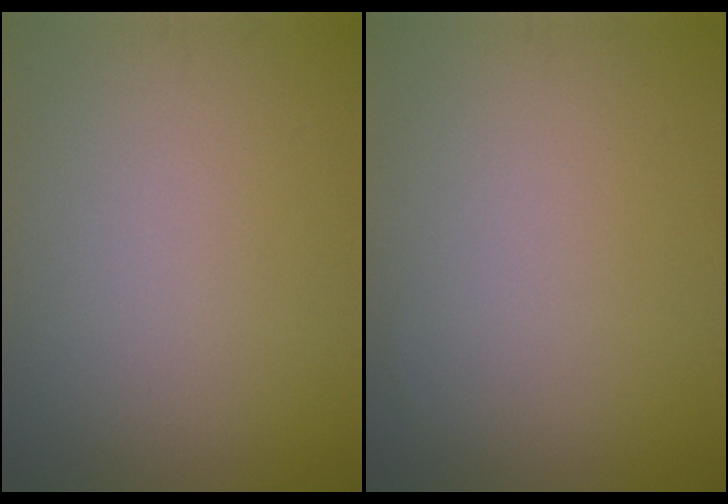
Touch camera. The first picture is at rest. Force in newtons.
{"total": 0.0}